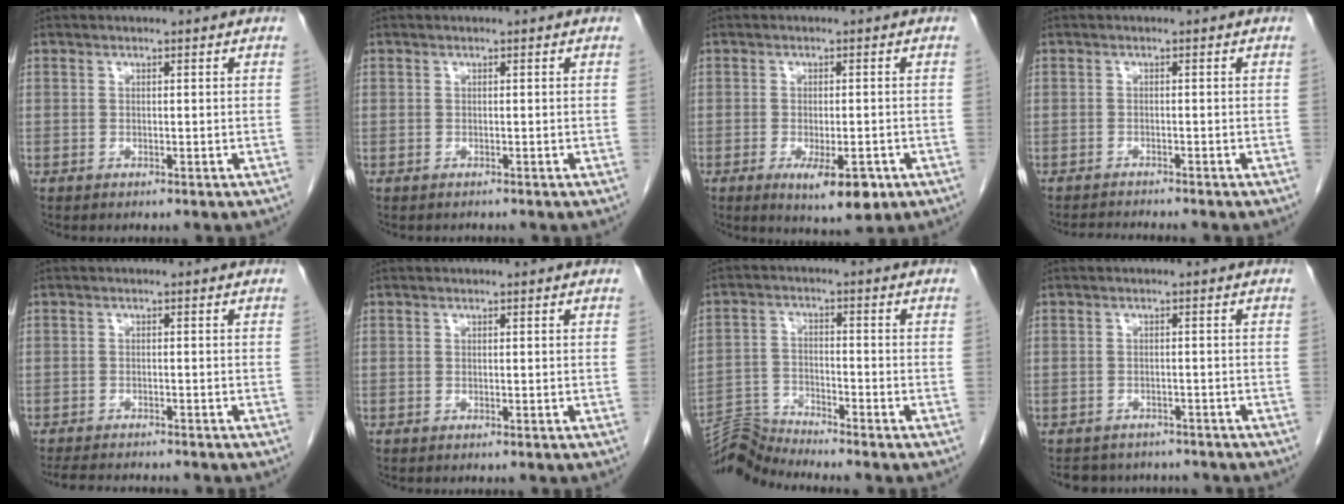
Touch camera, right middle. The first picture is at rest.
{"total": 0.6, "force": [-0.5, 0.3, -0.1], "torque": [-0.010, 0.001, -0.010]}
{"total": 6.7, "force": [-3.1, 1.9, 5.6], "torque": [-0.082, -0.012, -0.035]}
{"total": 3.6, "force": [-3.5, -0.2, 0.8], "torque": [-0.013, -0.015, -0.054]}
{"total": 6.9, "force": [-6.5, 0.9, 2.3], "torque": [-0.034, -0.010, -0.099]}
{"total": 0.0}
{"total": 6.4, "force": [-6.1, -1.9, -0.9], "torque": [0.005, -0.006, -0.118]}
{"total": 7.0, "force": [-6.4, 2.8, 0.9], "torque": [-0.011, 0.007, -0.078]}